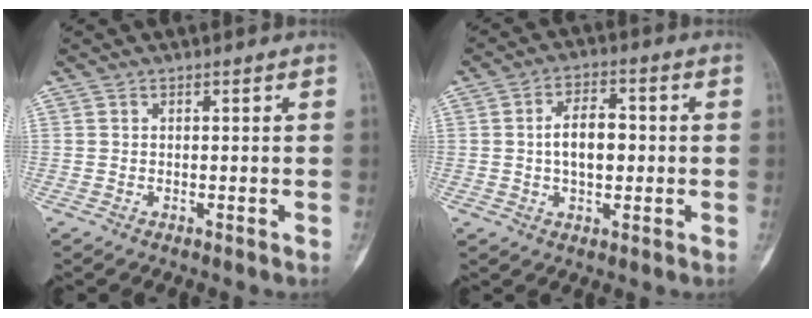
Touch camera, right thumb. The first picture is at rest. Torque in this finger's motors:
{"motor_torque": [-0.62, 0.88, 0.02, -0.07, 0.33]}